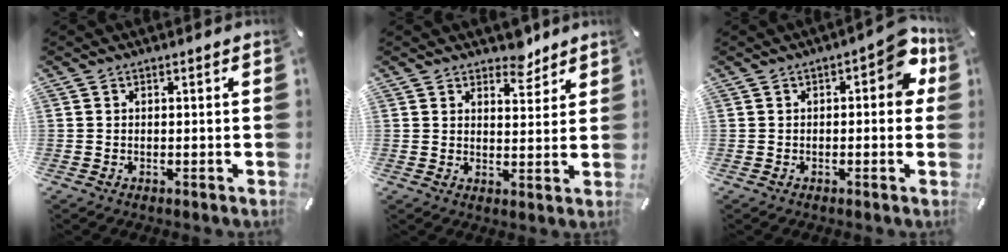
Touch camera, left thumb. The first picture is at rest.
{"total": 6.1, "force": [4.9, 3.3, 1.4], "torque": [0.007, -0.034, 0.083]}
{"total": 7.7, "force": [1.3, 3.8, 6.6], "torque": [-0.075, -0.003, 0.015]}